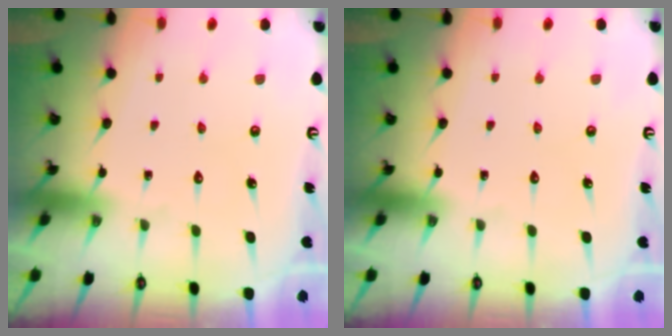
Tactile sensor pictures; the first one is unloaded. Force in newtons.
{"total": 0.0}